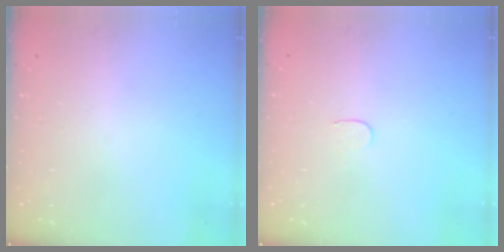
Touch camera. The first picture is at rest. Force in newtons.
{"total": 3.1, "press": 3.1, "slide": 0.3}